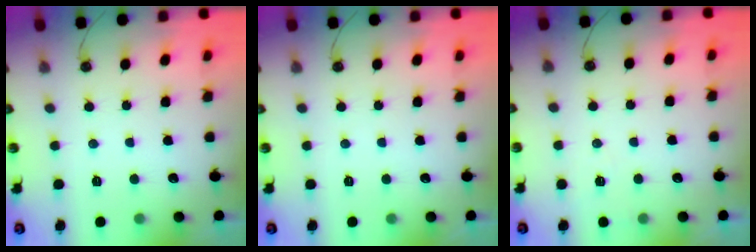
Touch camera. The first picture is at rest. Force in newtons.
{"total": 0.0}
{"total": 4.7, "press": 4.5, "slide": 1.4}